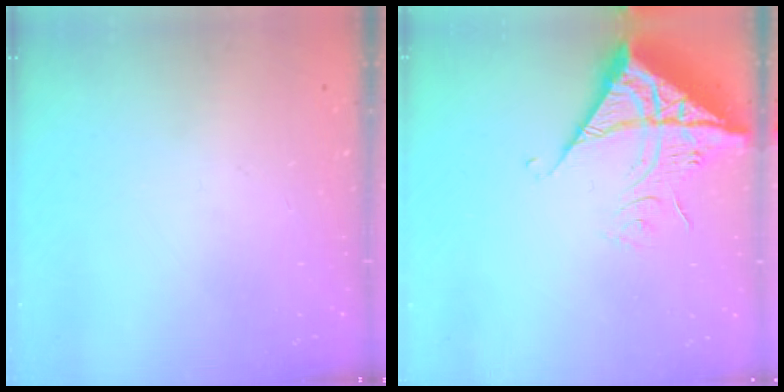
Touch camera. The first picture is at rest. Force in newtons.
{"total": 15.7, "press": 15.6, "slide": 1.8}